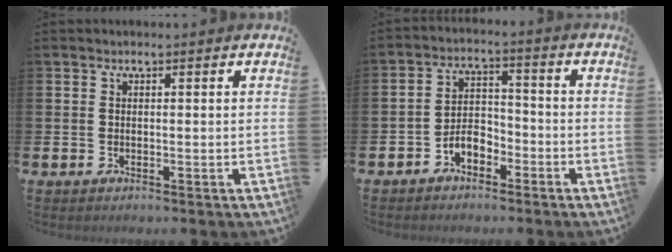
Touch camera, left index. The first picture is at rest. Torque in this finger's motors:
{"motor_torque": [0.99, 0.69, 0.06, 0.10]}